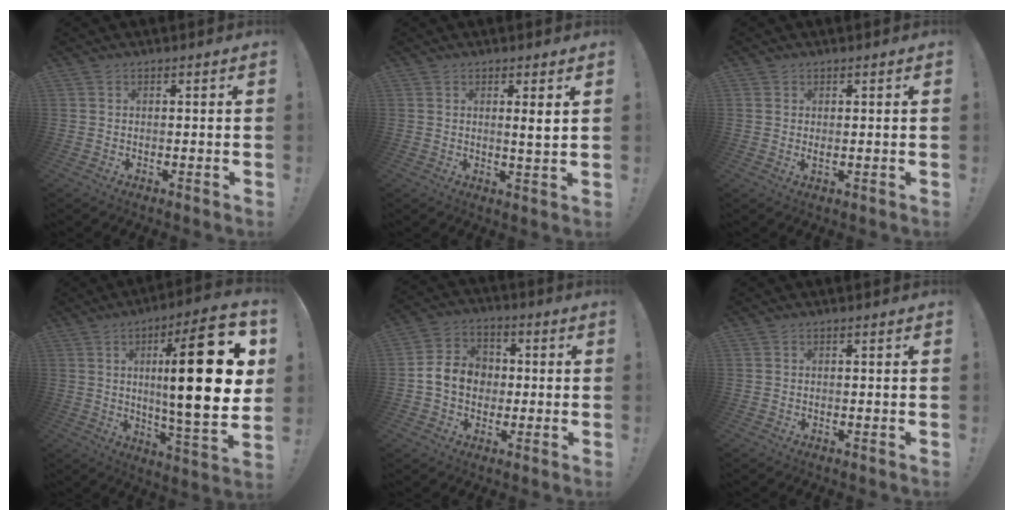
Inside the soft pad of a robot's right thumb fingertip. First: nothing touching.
{"total": 3.5, "force": [1.7, -0.4, 3.0], "torque": [-0.037, -0.019, 0.021]}
{"total": 1.1, "force": [0.7, 0.6, 0.7], "torque": [-0.001, -0.005, 0.009]}
{"total": 25.2, "force": [4.9, 5.1, 24.2], "torque": [-0.375, -0.023, 0.064]}
{"total": 11.2, "force": [-0.6, 9.6, 5.7], "torque": [-0.088, 0.016, -0.005]}
{"total": 0.0}